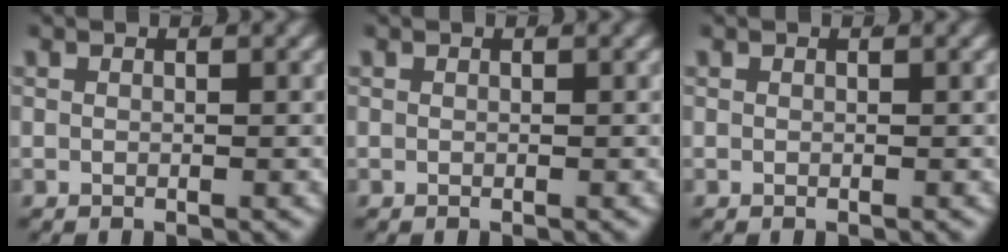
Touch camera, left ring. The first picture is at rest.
{"total": 0.0}
{"total": 0.0}